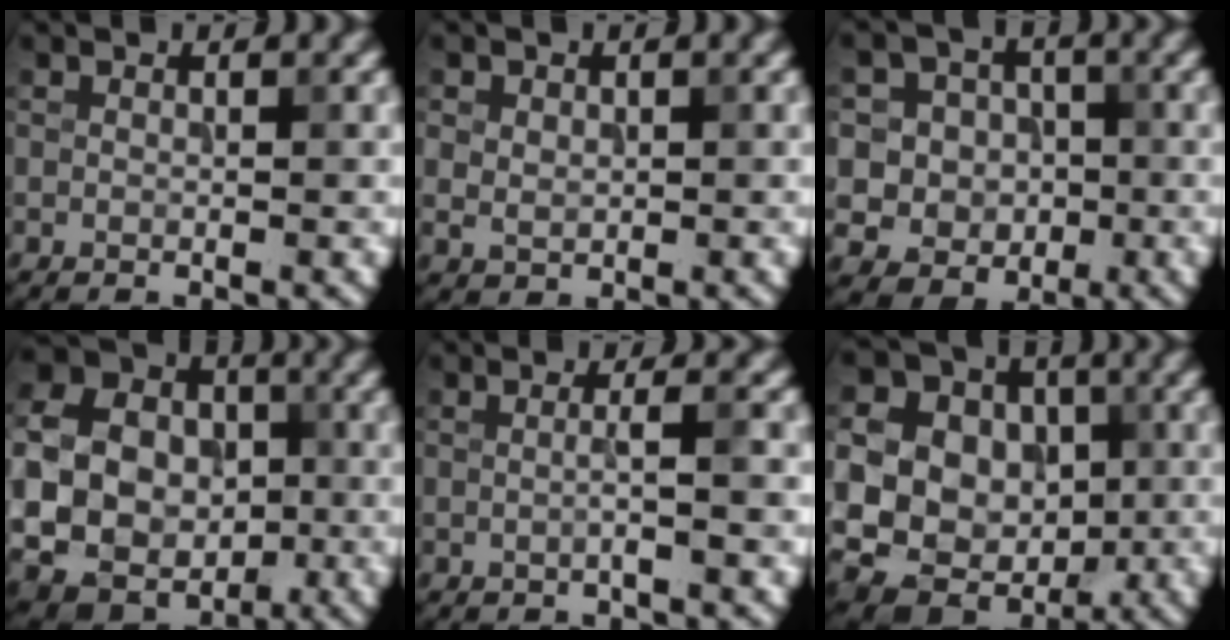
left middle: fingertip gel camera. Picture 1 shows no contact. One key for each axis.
{"total": 1.7, "fx": 0.5, "fy": 1.4, "fz": 0.8, "tx": -0.011, "ty": -0.003, "tz": 0.012}
{"total": 6.8, "fx": -0.1, "fy": 6.5, "fz": 2.0, "tx": -0.028, "ty": 0.030, "tz": -0.031}
{"total": 12.1, "fx": -1.2, "fy": 10.4, "fz": 6.1, "tx": -0.130, "ty": -0.006, "tz": -0.029}
{"total": 2.2, "fx": -0.1, "fy": 0.4, "fz": 2.1, "tx": -0.031, "ty": 0.002, "tz": -0.009}
{"total": 17.7, "fx": 0.5, "fy": 16.2, "fz": 7.2, "tx": -0.181, "ty": 0.015, "tz": -0.012}